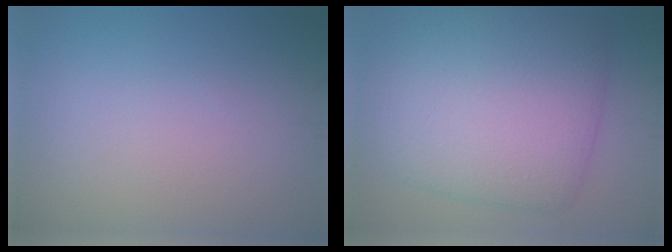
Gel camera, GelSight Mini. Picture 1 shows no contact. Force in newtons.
{"total": 10.0, "press": 10.0, "slide": 0.4}